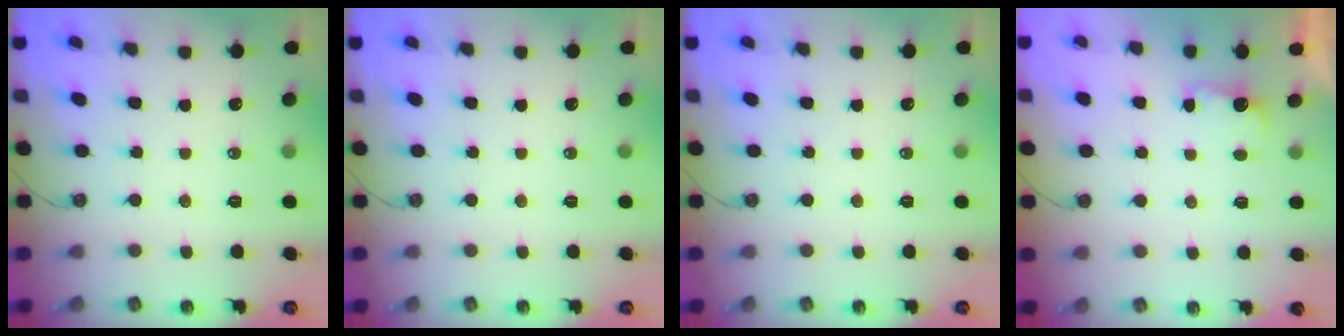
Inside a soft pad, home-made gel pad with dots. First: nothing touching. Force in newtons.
{"total": 0.0}
{"total": 0.0}
{"total": 2.6, "press": 2.4, "slide": 1.0}